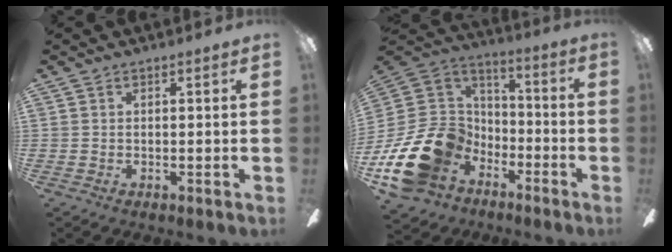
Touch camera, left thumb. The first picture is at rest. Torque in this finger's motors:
{"motor_torque": [-0.65, 1.92, 1.72, 1.05, 0.42]}